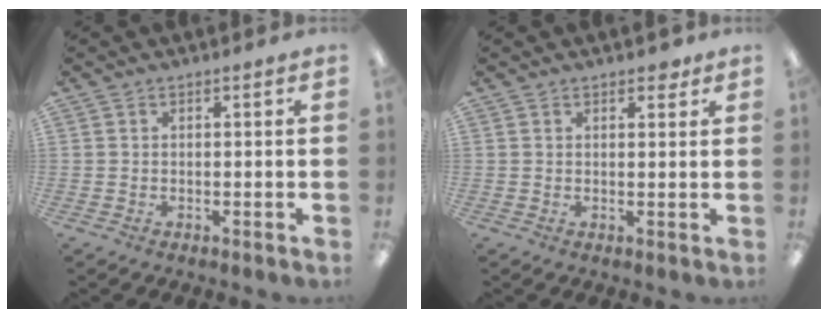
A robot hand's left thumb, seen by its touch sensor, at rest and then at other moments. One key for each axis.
{"total": 2.5, "fx": 1.9, "fy": 1.1, "fz": 1.3, "tx": -0.004, "ty": -0.008, "tz": 0.028}